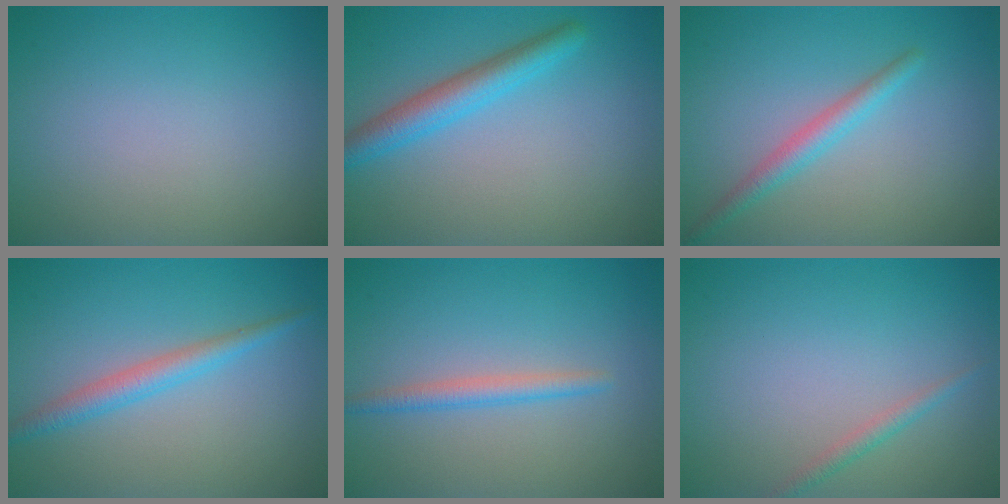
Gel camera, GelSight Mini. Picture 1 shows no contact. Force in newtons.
{"total": 3.6, "press": 3.6, "slide": 0.1}
{"total": 2.1, "press": 2.1, "slide": 0.0}
{"total": 2.5, "press": 2.5, "slide": 0.0}
{"total": 1.9, "press": 1.9, "slide": 0.1}
{"total": 1.1, "press": 1.1, "slide": 0.1}